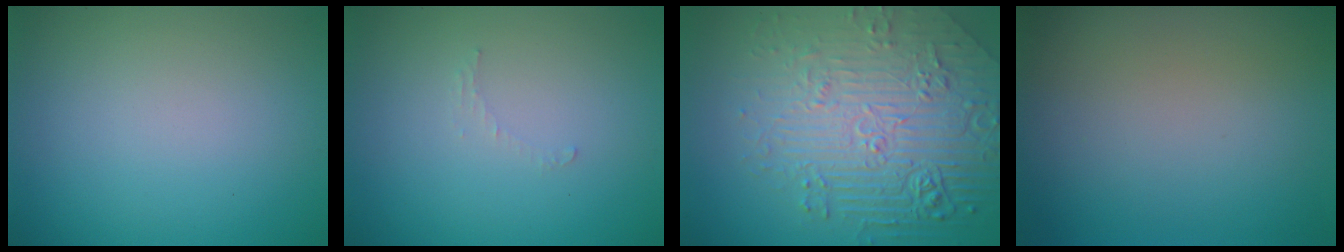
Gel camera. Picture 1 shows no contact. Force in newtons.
{"total": 0.7, "press": 0.7, "slide": 0.1}
{"total": 8.9, "press": 6.2, "slide": 6.4}
{"total": 0.0}